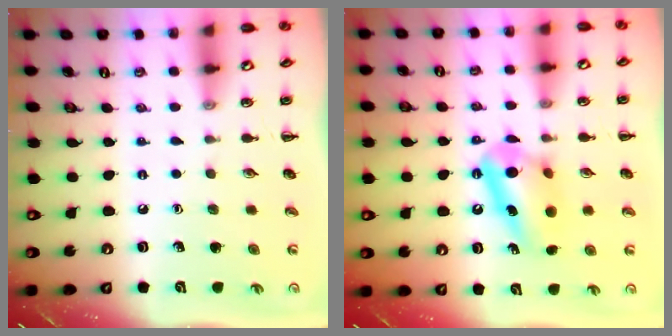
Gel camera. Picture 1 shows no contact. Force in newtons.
{"total": 10.7, "press": 10.7, "slide": 0.4}